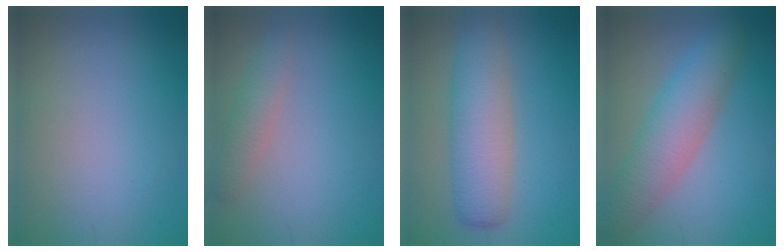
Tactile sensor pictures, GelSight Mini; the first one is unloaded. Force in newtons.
{"total": 2.1, "press": 2.1, "slide": 0.1}
{"total": 6.1, "press": 6.1, "slide": 0.3}
{"total": 5.7, "press": 5.7, "slide": 0.1}